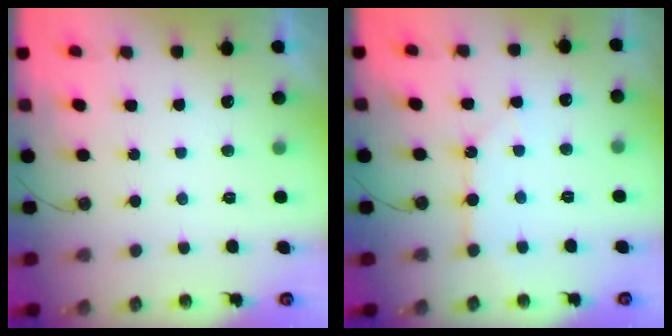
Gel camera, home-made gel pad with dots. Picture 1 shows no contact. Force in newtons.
{"total": 5.9, "press": 5.9, "slide": 0.4}